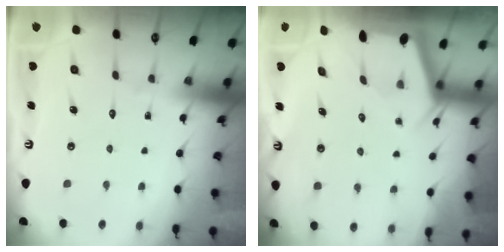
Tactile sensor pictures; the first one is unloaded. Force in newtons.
{"total": 2.1, "press": 2.1, "slide": 0.3}